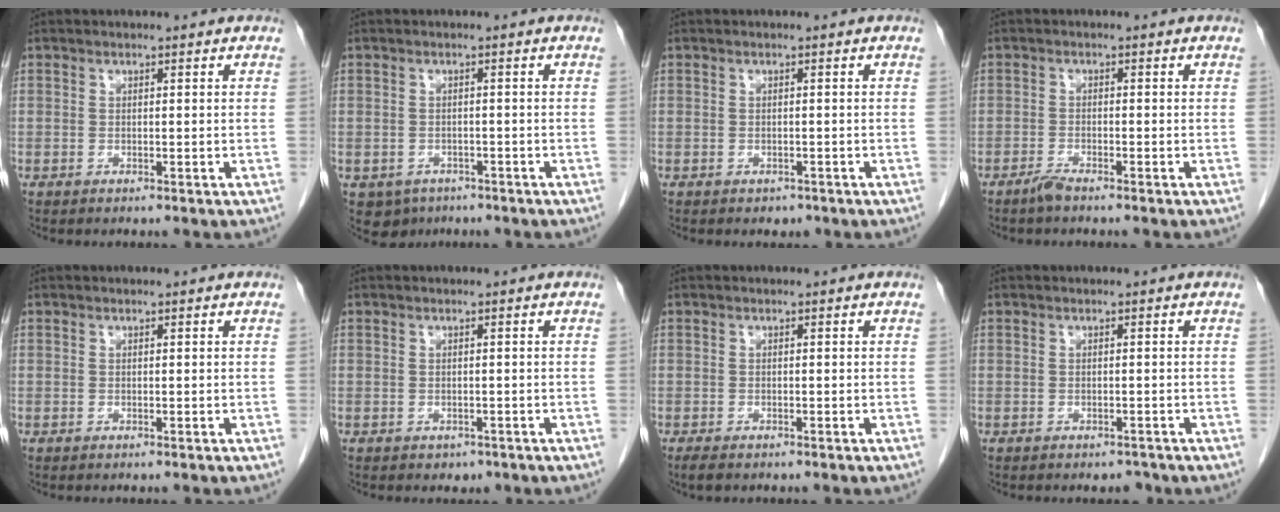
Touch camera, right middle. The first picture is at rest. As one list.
[{"total": 3.9, "force": [-2.3, 3.0, 0.7], "torque": [-0.012, 0.002, -0.031]}, {"total": 1.1, "force": [-0.7, 0.8, 0.2], "torque": [-0.008, 0.000, -0.005]}, {"total": 1.7, "force": [-1.5, 0.0, 0.8], "torque": [-0.020, -0.003, -0.030]}, {"total": 0.0}, {"total": 1.1, "force": [-0.6, 0.9, 0.2], "torque": [-0.007, 0.001, -0.002]}, {"total": 1.5, "force": [-1.1, 0.5, 0.9], "torque": [-0.023, -0.005, -0.017]}, {"total": 1.4, "force": [-1.2, 0.7, 0.2], "torque": [-0.003, 0.000, -0.016]}]